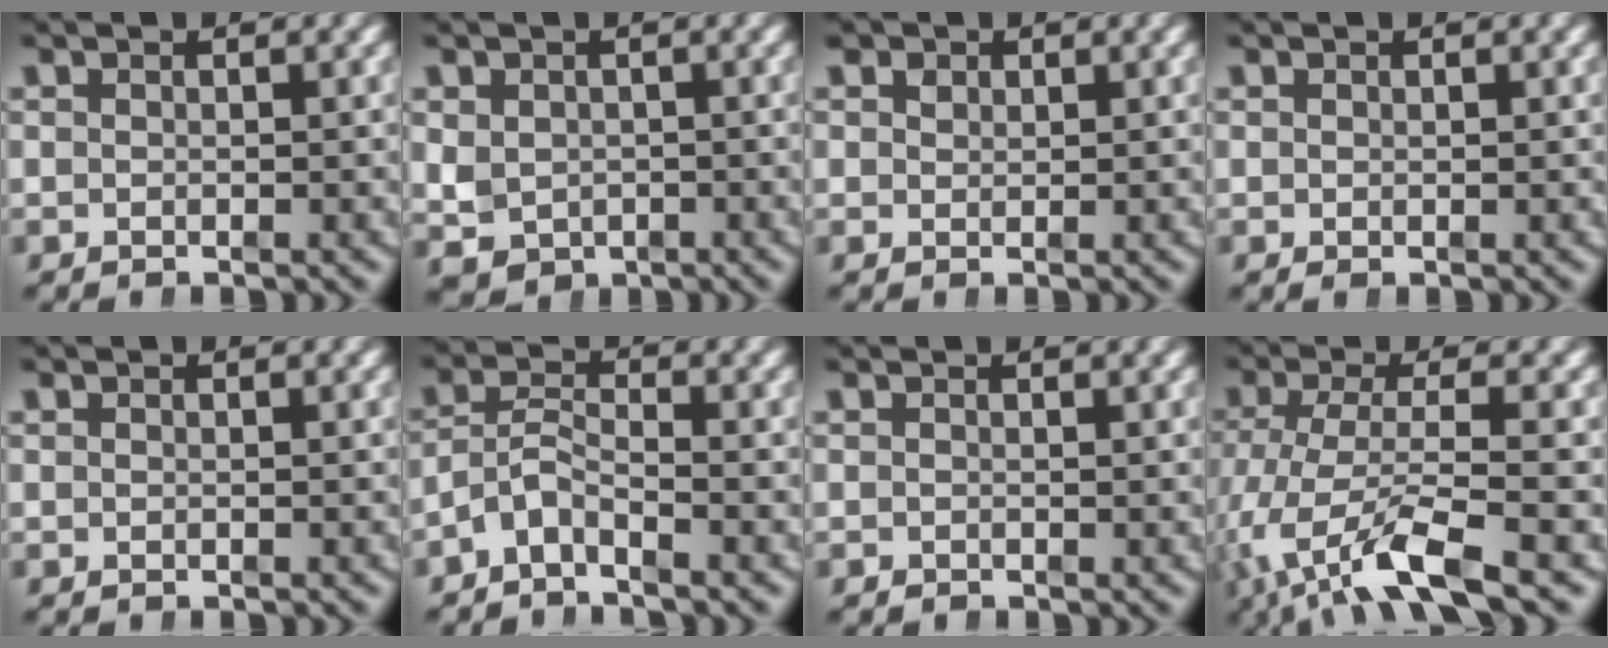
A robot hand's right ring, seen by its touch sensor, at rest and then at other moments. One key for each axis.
{"total": 4.7, "fx": -1.0, "fy": 4.1, "fz": 2.1, "tx": -0.054, "ty": -0.038, "tz": 0.002}
{"total": 0.8, "fx": 0.7, "fy": 0.4, "fz": 0.2, "tx": -0.002, "ty": -0.005, "tz": 0.019}
{"total": 0.0}
{"total": 0.0}
{"total": 4.8, "fx": -2.5, "fy": 3.6, "fz": 2.1, "tx": -0.052, "ty": -0.019, "tz": -0.048}
{"total": 0.0}
{"total": 7.8, "fx": -2.5, "fy": 4.1, "fz": 6.2, "tx": -0.143, "ty": -0.039, "tz": -0.024}